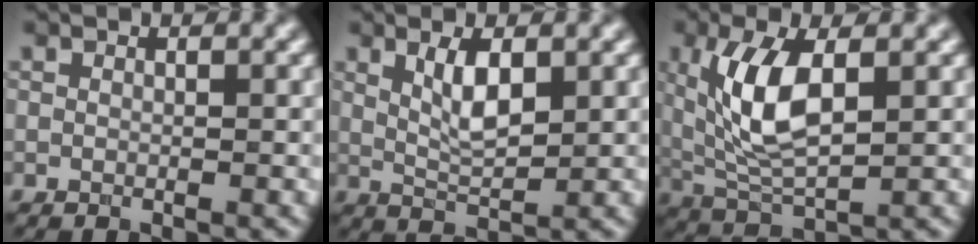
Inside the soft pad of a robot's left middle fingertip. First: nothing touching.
{"total": 2.9, "force": [1.0, 0.7, 2.6], "torque": [-0.058, -0.003, 0.031]}
{"total": 6.6, "force": [1.5, 2.9, 5.8], "torque": [-0.132, -0.002, 0.043]}